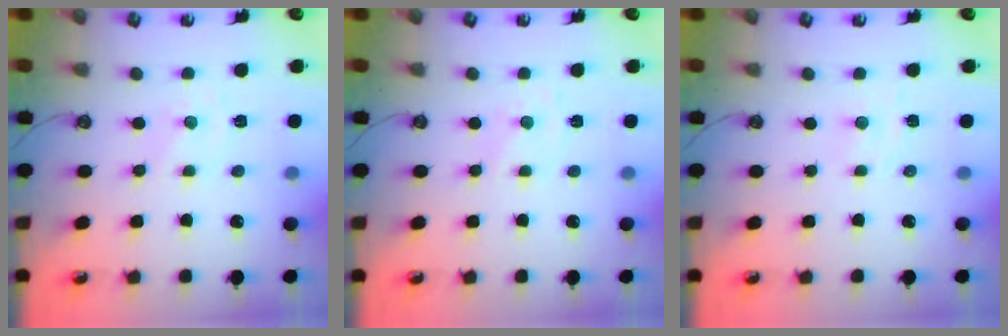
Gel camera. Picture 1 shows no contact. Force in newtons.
{"total": 0.6, "press": 0.6, "slide": 0.2}
{"total": 2.3, "press": 2.3, "slide": 0.4}